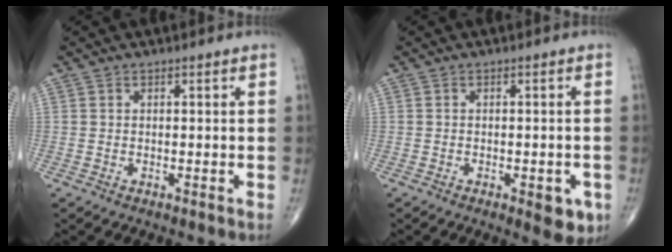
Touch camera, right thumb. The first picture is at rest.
{"total": 5.1, "force": [-2.1, 2.1, 4.1], "torque": [-0.033, 0.000, -0.021]}